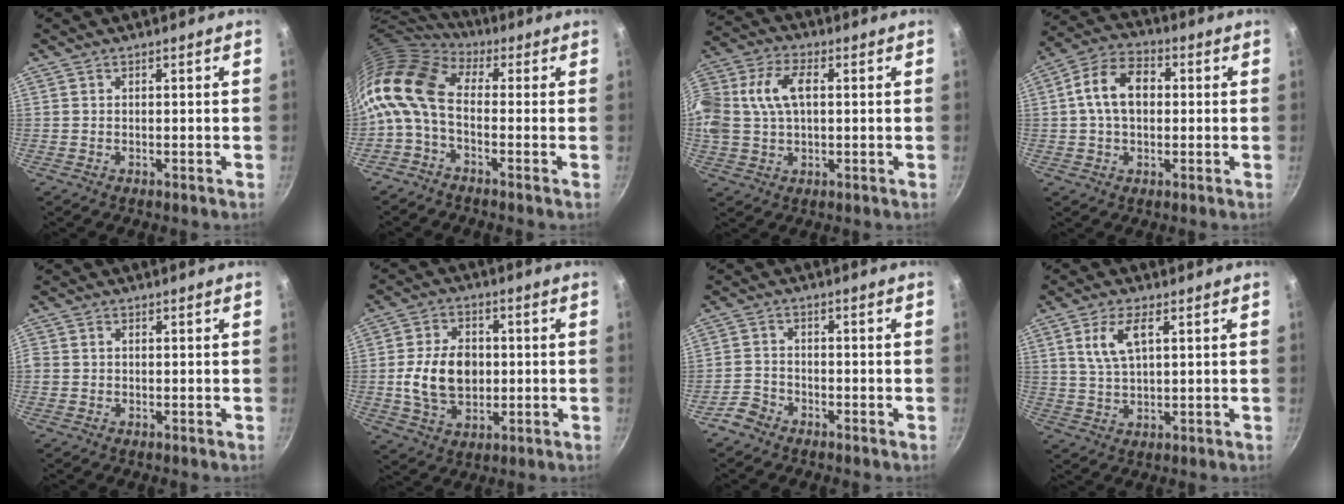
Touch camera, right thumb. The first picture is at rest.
{"total": 12.8, "force": [-1.1, 7.5, 10.3], "torque": [-0.209, 0.020, -0.042]}
{"total": 16.4, "force": [2.8, 10.8, 12.1], "torque": [-0.270, 0.037, 0.042]}
{"total": 11.0, "force": [1.2, 7.4, 8.0], "torque": [-0.122, 0.024, 0.007]}
{"total": 1.4, "force": [0.0, 1.3, 0.6], "torque": [-0.012, 0.005, -0.001]}
{"total": 12.1, "force": [-0.2, 8.6, 8.5], "torque": [-0.132, 0.006, -0.003]}
{"total": 3.5, "force": [-2.7, 2.1, 0.9], "torque": [-0.017, 0.030, -0.053]}
{"total": 7.4, "force": [2.7, 3.3, 6.1], "torque": [-0.117, 0.000, 0.056]}